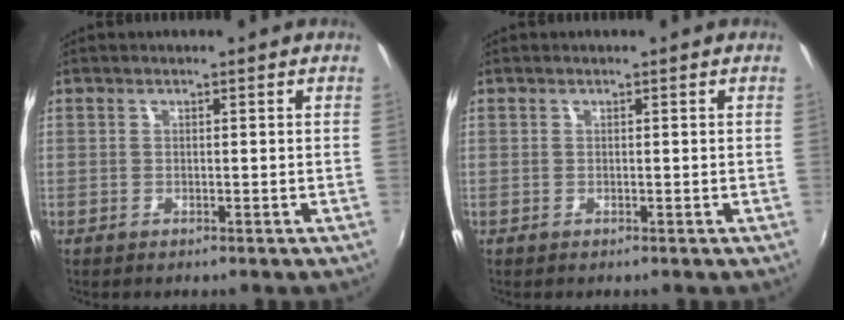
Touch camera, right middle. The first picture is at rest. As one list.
[{"total": 0.0}]